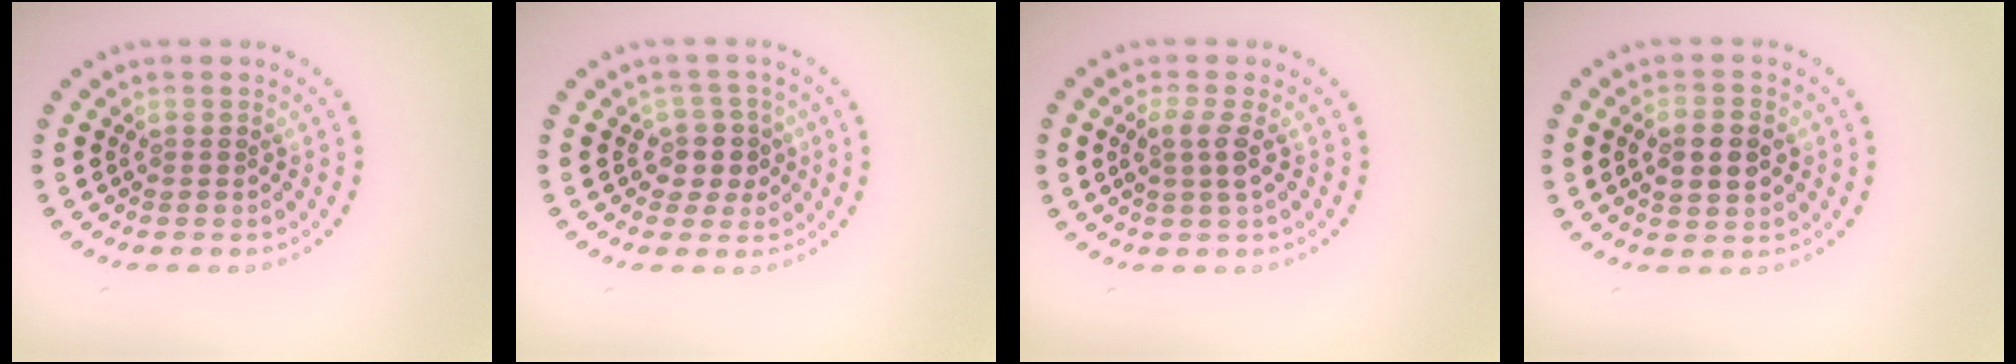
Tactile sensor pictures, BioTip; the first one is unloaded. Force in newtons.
{"total": 2.6, "press": 2.2, "slide": 1.4}
{"total": 1.9, "press": 1.6, "slide": 1.0}
{"total": 3.3, "press": 3.3, "slide": 0.2}